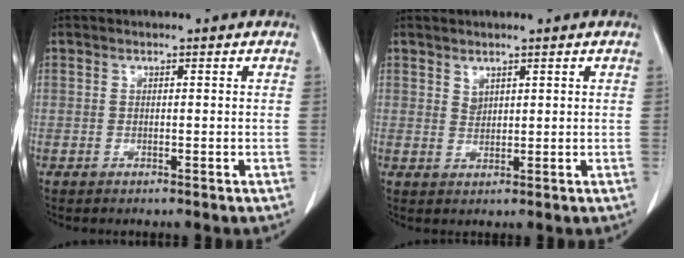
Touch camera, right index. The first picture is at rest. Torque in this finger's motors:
{"motor_torque": [0.02, 0.02, -0.01, 0.00]}